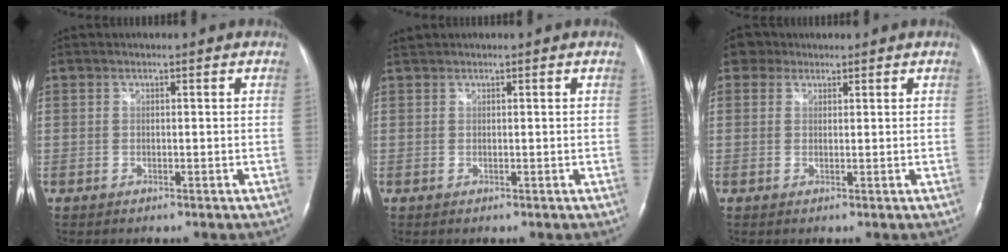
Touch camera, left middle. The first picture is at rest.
{"total": 0.6, "force": [0.6, 0.0, 0.0], "torque": [-0.008, 0.014, 0.017]}
{"total": 2.5, "force": [1.5, 2.0, 0.2], "torque": [-0.001, 0.013, 0.021]}